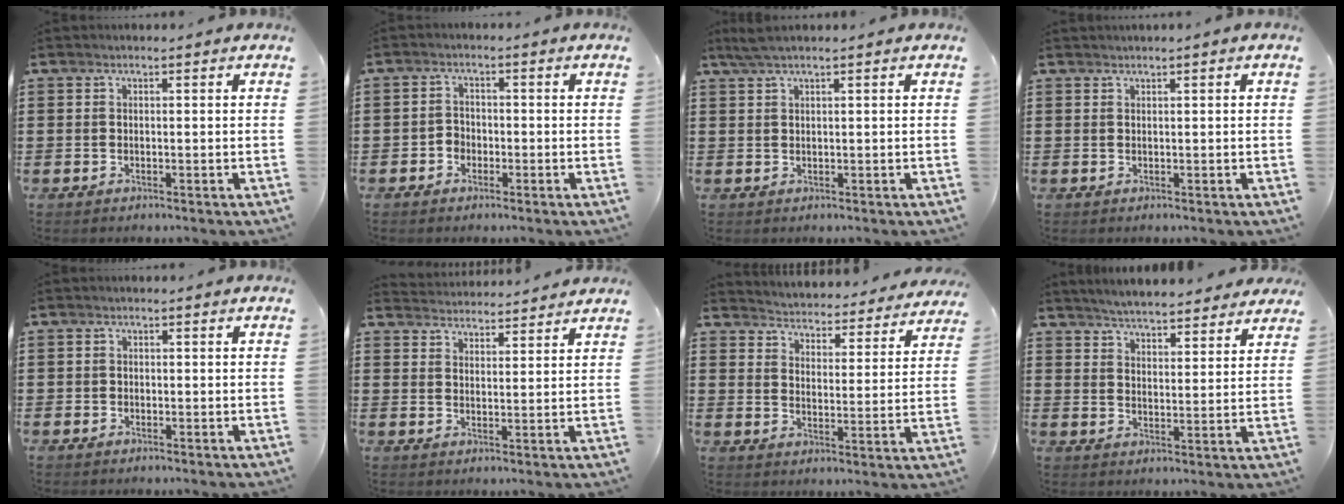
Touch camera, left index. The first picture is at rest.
{"total": 1.9, "force": [-1.2, 1.4, 0.2], "torque": [-0.009, 0.004, -0.028]}
{"total": 2.1, "force": [1.4, 0.0, 1.6], "torque": [-0.032, 0.000, 0.027]}
{"total": 0.5, "force": [0.4, -0.2, 0.3], "torque": [-0.005, -0.002, 0.007]}
{"total": 0.6, "force": [-0.3, 0.5, -0.1], "torque": [0.000, 0.002, -0.006]}
{"total": 3.3, "force": [3.3, 0.0, -0.3], "torque": [-0.005, -0.015, 0.060]}
{"total": 3.9, "force": [3.8, -0.2, -0.6], "torque": [-0.015, -0.040, 0.060]}
{"total": 4.6, "force": [4.6, 0.1, 0.4], "torque": [-0.028, -0.024, 0.081]}